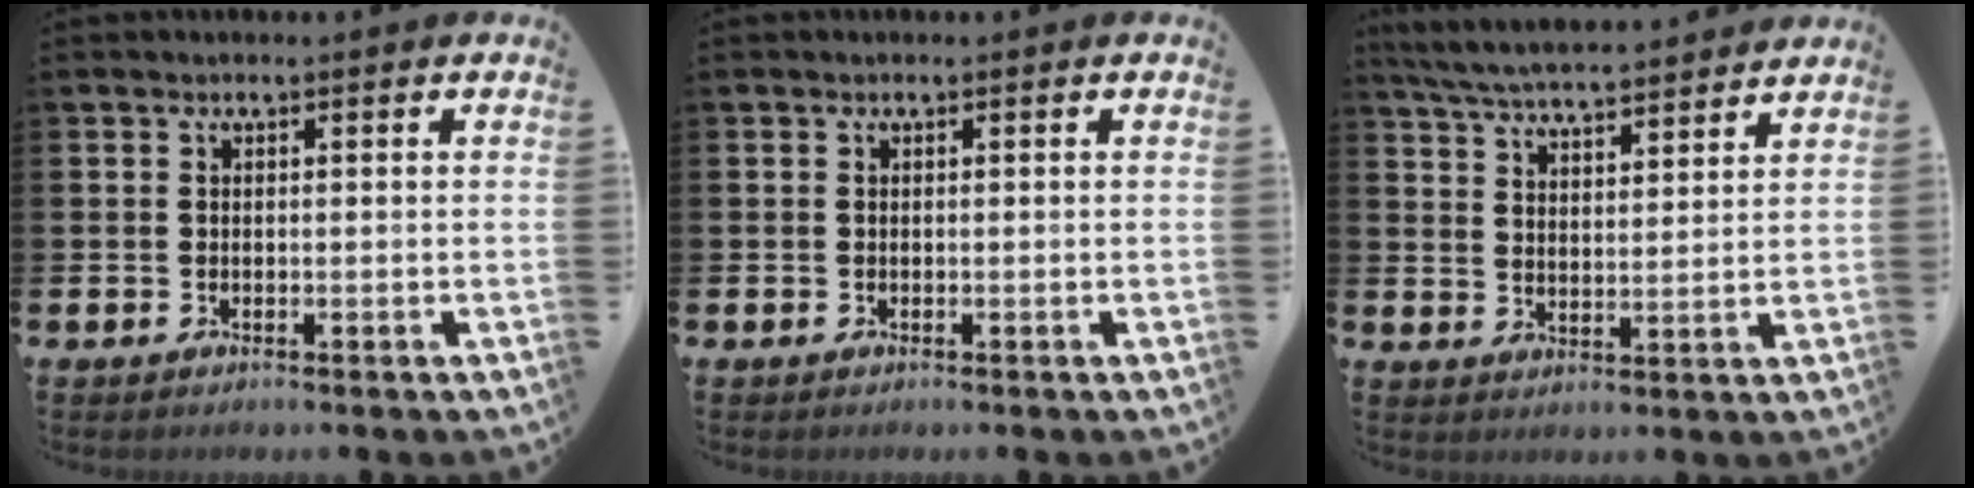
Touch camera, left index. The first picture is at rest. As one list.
[{"total": 0.0}, {"total": 6.0, "force": [5.9, 0.3, 1.1], "torque": [-0.047, -0.030, 0.106]}]